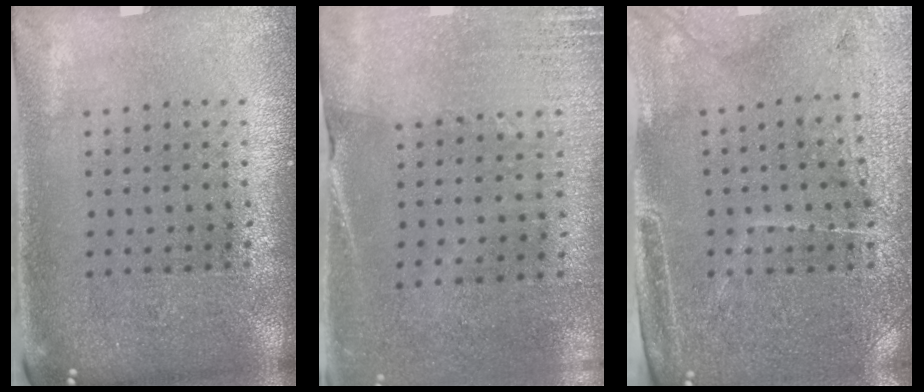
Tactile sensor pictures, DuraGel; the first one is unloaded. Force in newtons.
{"total": 2.6, "press": 2.4, "slide": 1.1}
{"total": 3.3, "press": 3.2, "slide": 1.0}